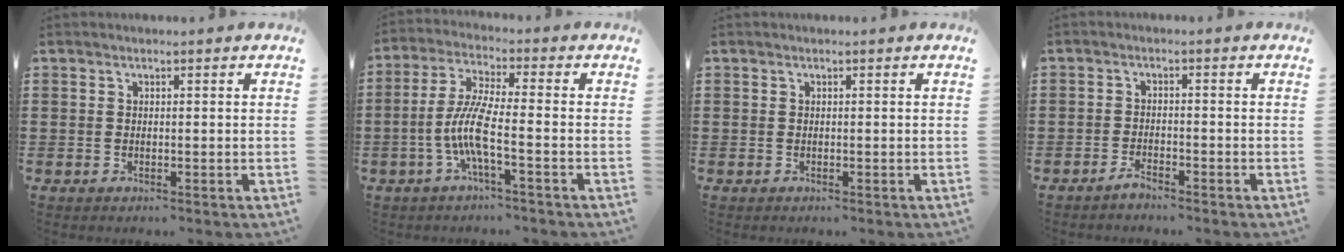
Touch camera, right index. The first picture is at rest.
{"total": 7.6, "force": [-2.6, 1.0, 7.0], "torque": [-0.171, -0.017, -0.062]}
{"total": 0.0}
{"total": 1.9, "force": [-1.8, 0.2, 0.5], "torque": [-0.013, 0.001, -0.035]}